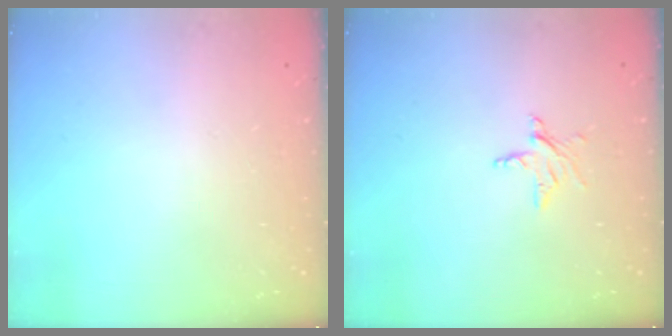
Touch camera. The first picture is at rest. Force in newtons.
{"total": 3.7, "press": 3.7, "slide": 0.2}